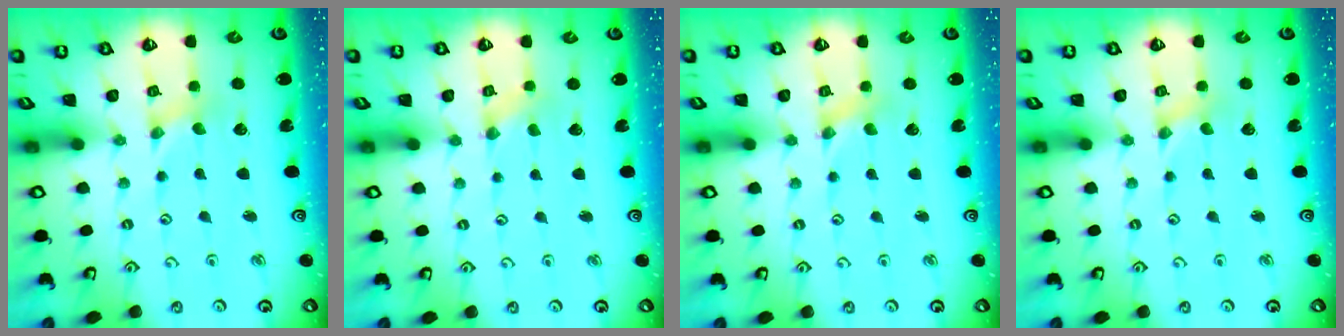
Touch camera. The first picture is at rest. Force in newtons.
{"total": 0.0}
{"total": 1.3, "press": 1.3, "slide": 0.3}
{"total": 0.0}